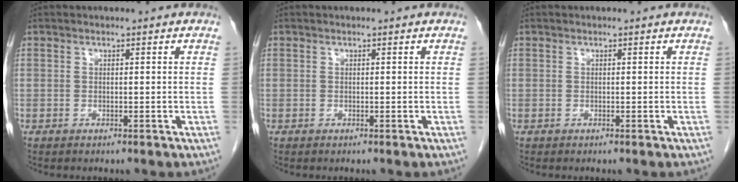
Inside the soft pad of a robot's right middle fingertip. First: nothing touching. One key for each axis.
{"total": 0.0}
{"total": 0.0}